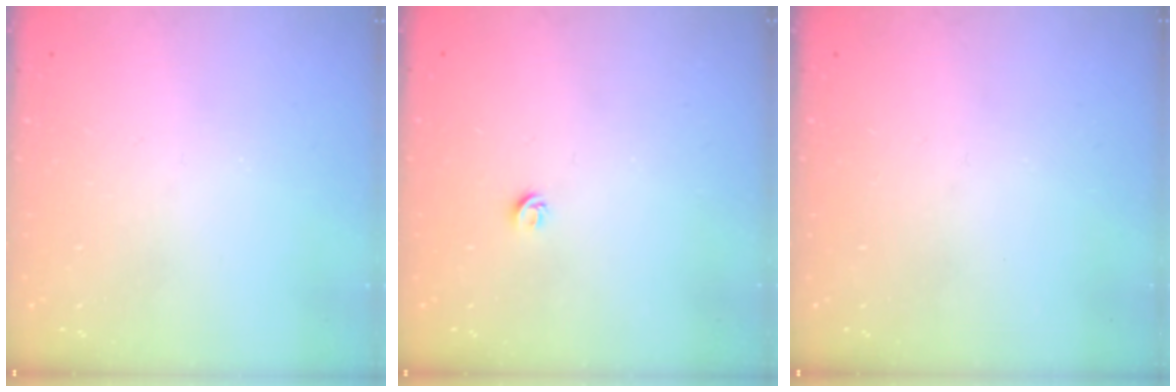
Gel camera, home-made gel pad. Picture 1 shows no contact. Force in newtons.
{"total": 4.3, "press": 4.3, "slide": 0.4}
{"total": 0.0}